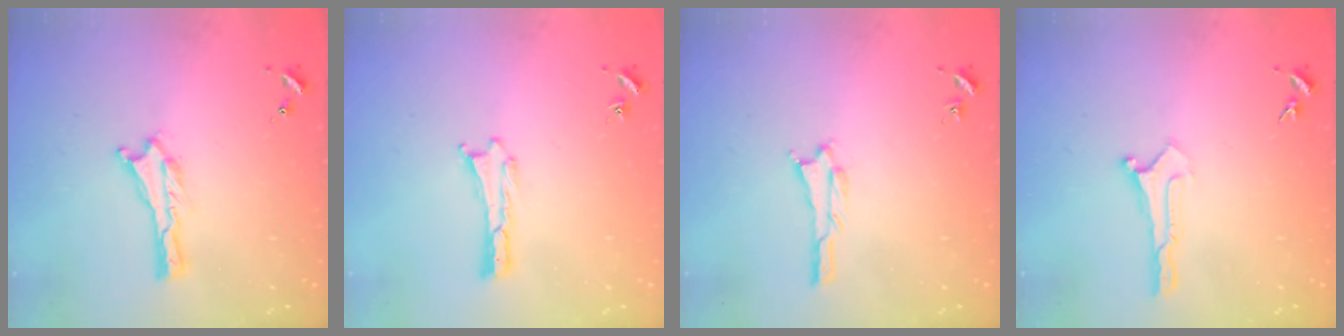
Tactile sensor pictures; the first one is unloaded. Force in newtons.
{"total": 0.0}
{"total": 1.1, "press": 1.1, "slide": 0.1}
{"total": 0.0}